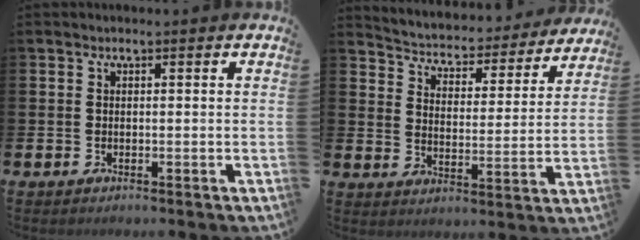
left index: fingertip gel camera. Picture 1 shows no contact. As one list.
[{"total": 4.2, "force": [4.0, 1.2, 0.5], "torque": [-0.034, -0.037, 0.059]}]